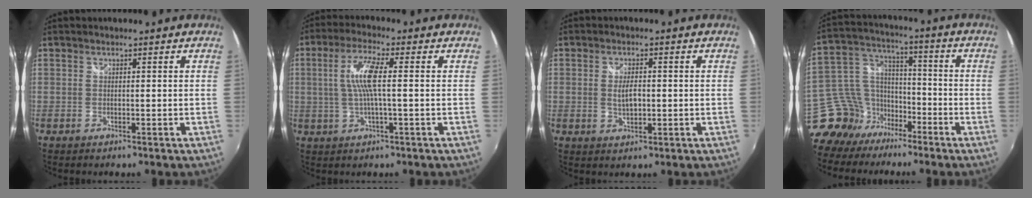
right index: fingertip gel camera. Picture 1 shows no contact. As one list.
[{"total": 7.5, "force": [0.4, 0.8, 7.4], "torque": [-0.146, 0.003, 0.011]}, {"total": 3.8, "force": [-0.1, 1.8, 3.3], "torque": [-0.057, -0.002, 0.000]}, {"total": 13.4, "force": [-9.8, 8.1, 3.9], "torque": [-0.111, 0.032, -0.178]}]